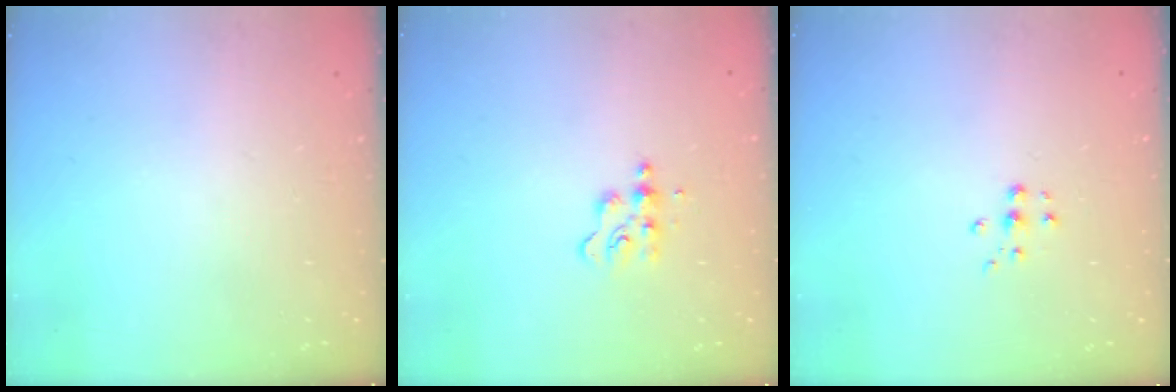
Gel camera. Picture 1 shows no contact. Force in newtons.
{"total": 4.4, "press": 4.4, "slide": 0.5}
{"total": 5.3, "press": 5.3, "slide": 0.4}